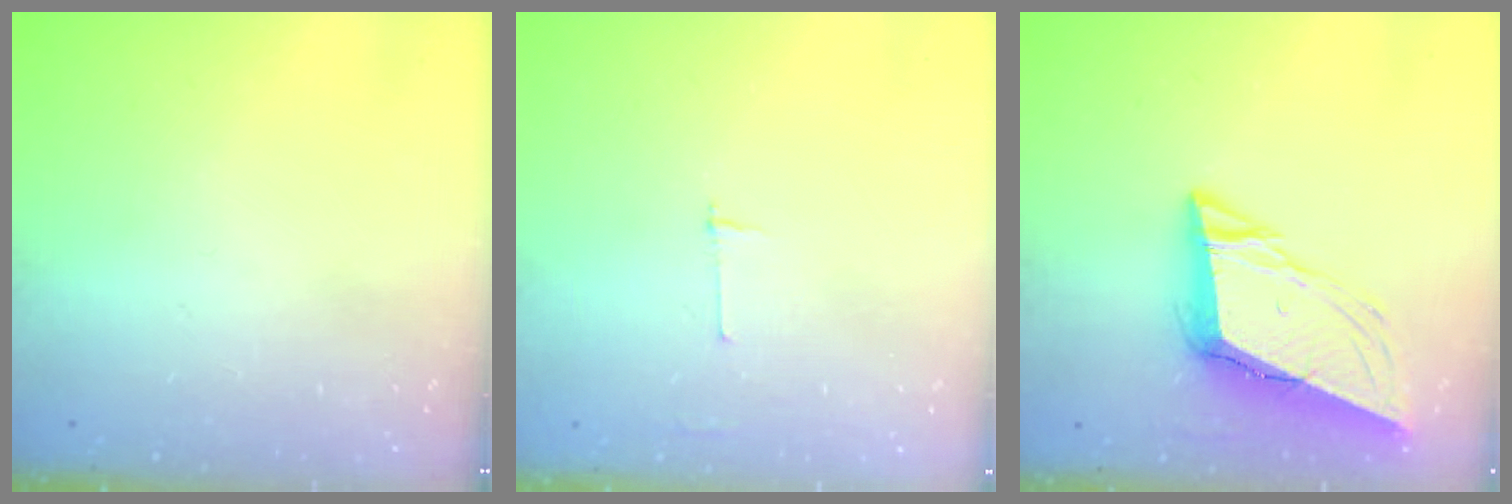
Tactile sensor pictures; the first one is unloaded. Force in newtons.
{"total": 2.7, "press": 2.7, "slide": 0.3}
{"total": 10.3, "press": 9.9, "slide": 2.9}